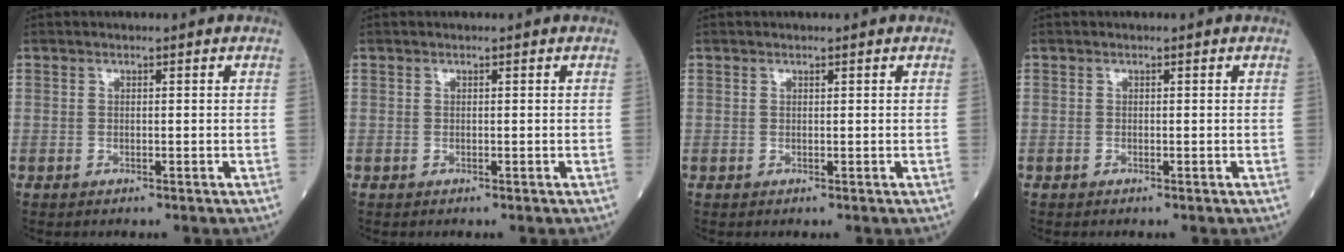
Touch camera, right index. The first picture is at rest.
{"total": 0.0}
{"total": 0.0}
{"total": 0.0}